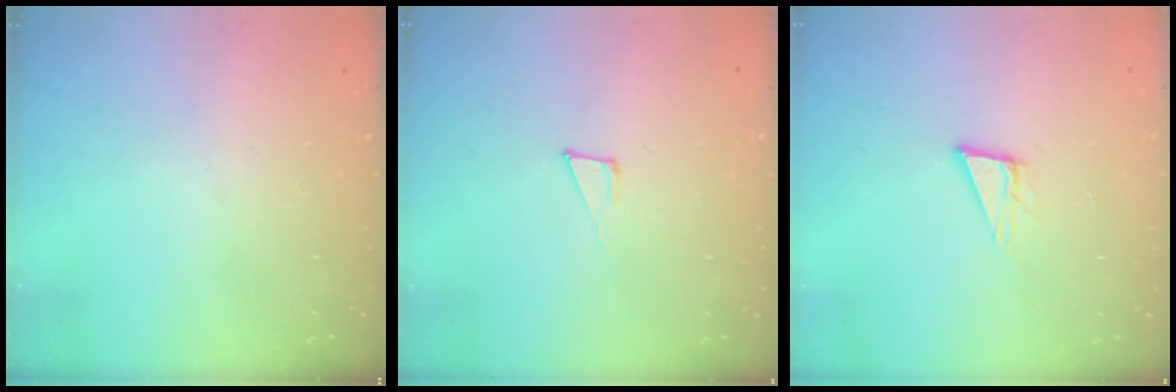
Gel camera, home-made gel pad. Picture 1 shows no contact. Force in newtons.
{"total": 6.3, "press": 6.1, "slide": 1.2}
{"total": 7.7, "press": 7.0, "slide": 3.2}